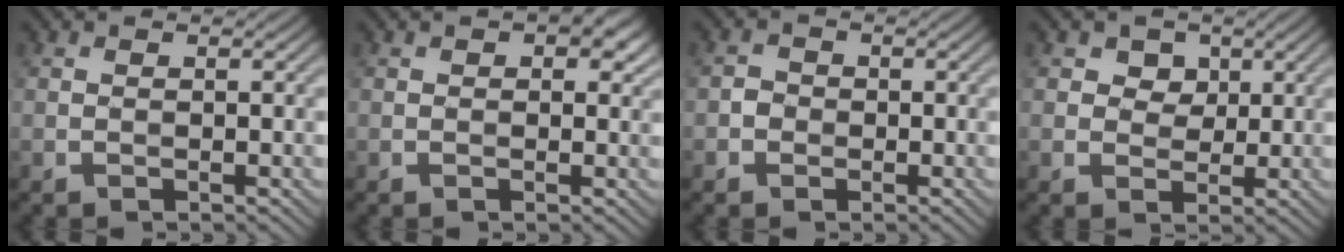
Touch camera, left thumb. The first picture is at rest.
{"total": 4.3, "force": [1.9, 2.2, 3.2], "torque": [-0.037, 0.001, 0.023]}
{"total": 1.7, "force": [-0.9, 1.4, 0.4], "torque": [-0.008, 0.001, -0.023]}
{"total": 3.9, "force": [1.6, 3.1, 1.9], "torque": [-0.036, -0.009, 0.022]}